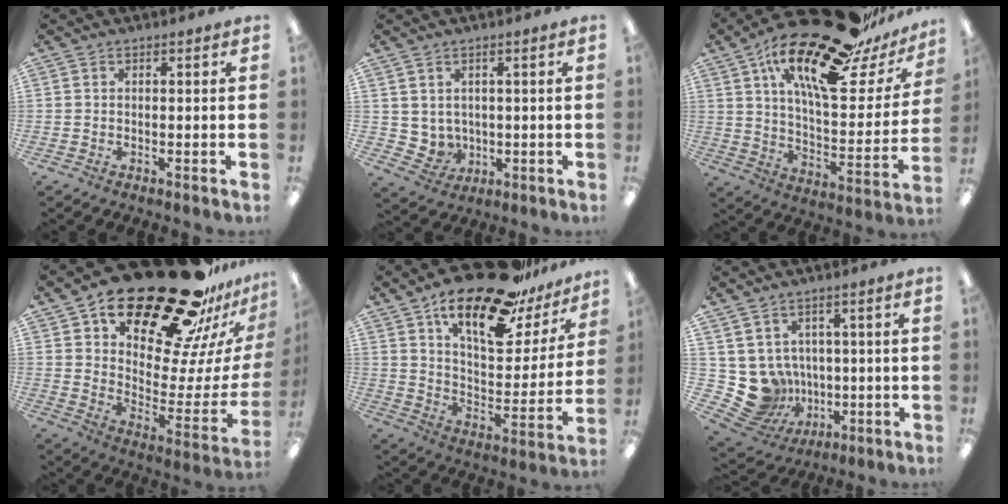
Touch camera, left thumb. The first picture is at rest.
{"total": 4.5, "force": [2.5, 3.7, 0.4], "torque": [-0.024, -0.010, 0.052]}
{"total": 27.5, "force": [19.0, 8.4, 18.0], "torque": [-0.297, -0.115, 0.312]}
{"total": 30.5, "force": [22.2, 12.4, 16.8], "torque": [-0.243, -0.153, 0.389]}
{"total": 23.3, "force": [16.8, 8.2, 13.9], "torque": [-0.216, -0.107, 0.281]}
{"total": 10.1, "force": [-0.2, 9.7, 2.9], "torque": [-0.089, -0.018, 0.009]}